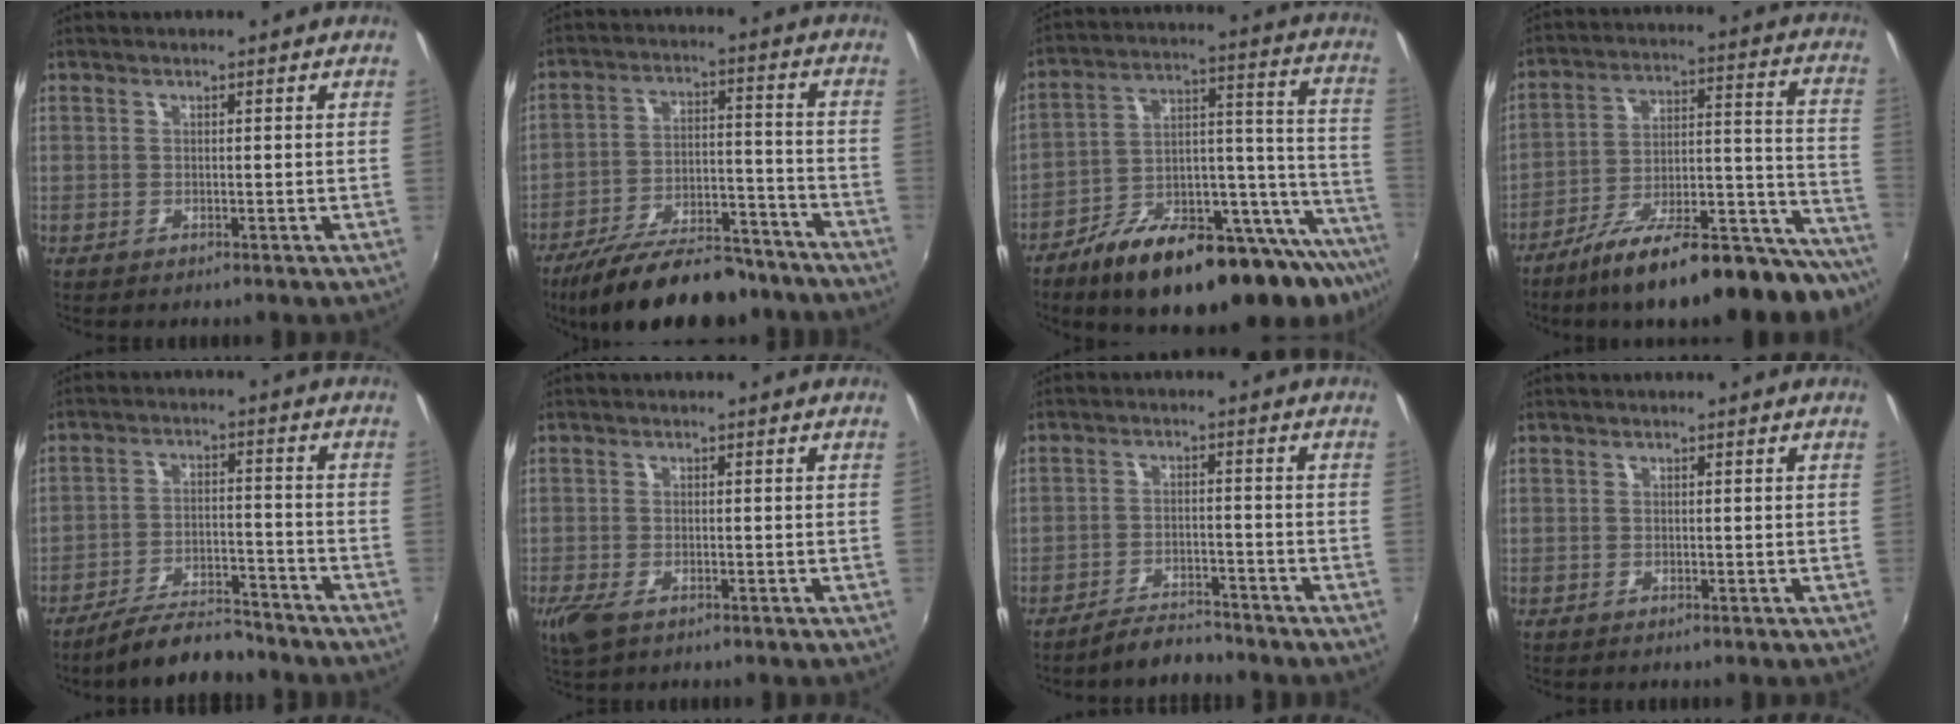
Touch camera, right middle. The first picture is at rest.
{"total": 21.8, "force": [-17.7, 7.3, 10.6], "torque": [-0.194, -0.008, -0.250]}
{"total": 26.7, "force": [-17.4, 7.8, 18.7], "torque": [-0.245, -0.004, -0.257]}
{"total": 27.7, "force": [-23.0, 5.3, 14.5], "torque": [-0.168, -0.013, -0.334]}
{"total": 10.5, "force": [-9.4, 2.2, 4.1], "torque": [-0.094, 0.000, -0.147]}
{"total": 4.1, "force": [-2.3, 2.0, 2.8], "torque": [-0.062, -0.015, -0.042]}
{"total": 5.0, "force": [-4.8, 0.9, 1.2], "torque": [-0.042, 0.005, -0.076]}
{"total": 0.0}